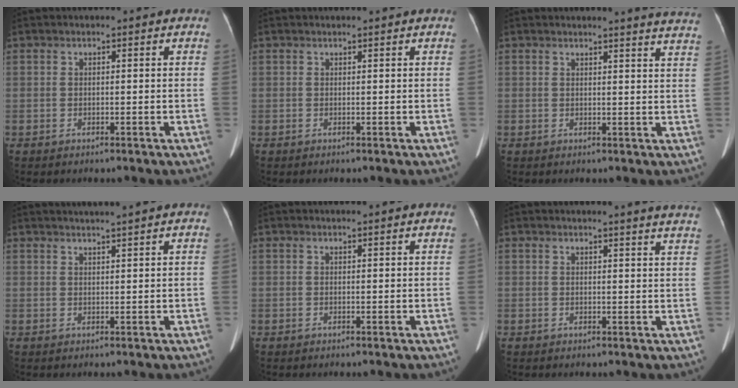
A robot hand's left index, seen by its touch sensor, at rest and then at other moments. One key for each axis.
{"total": 0.6, "fx": 0.5, "fy": -0.1, "fz": 0.2, "tx": -0.005, "ty": 0.005, "tz": 0.013}
{"total": 10.6, "fx": 10.2, "fy": -0.5, "fz": 2.8, "tx": -0.026, "ty": -0.055, "tz": 0.087}
{"total": 4.8, "fx": 4.2, "fy": -1.0, "fz": 1.9, "tx": -0.023, "ty": 0.019, "tz": 0.059}
{"total": 1.6, "fx": 1.5, "fy": -0.3, "fz": 0.5, "tx": -0.014, "ty": 0.007, "tz": 0.020}
{"total": 9.0, "fx": 8.5, "fy": -0.8, "fz": 3.1, "tx": -0.034, "ty": -0.030, "tz": 0.072}